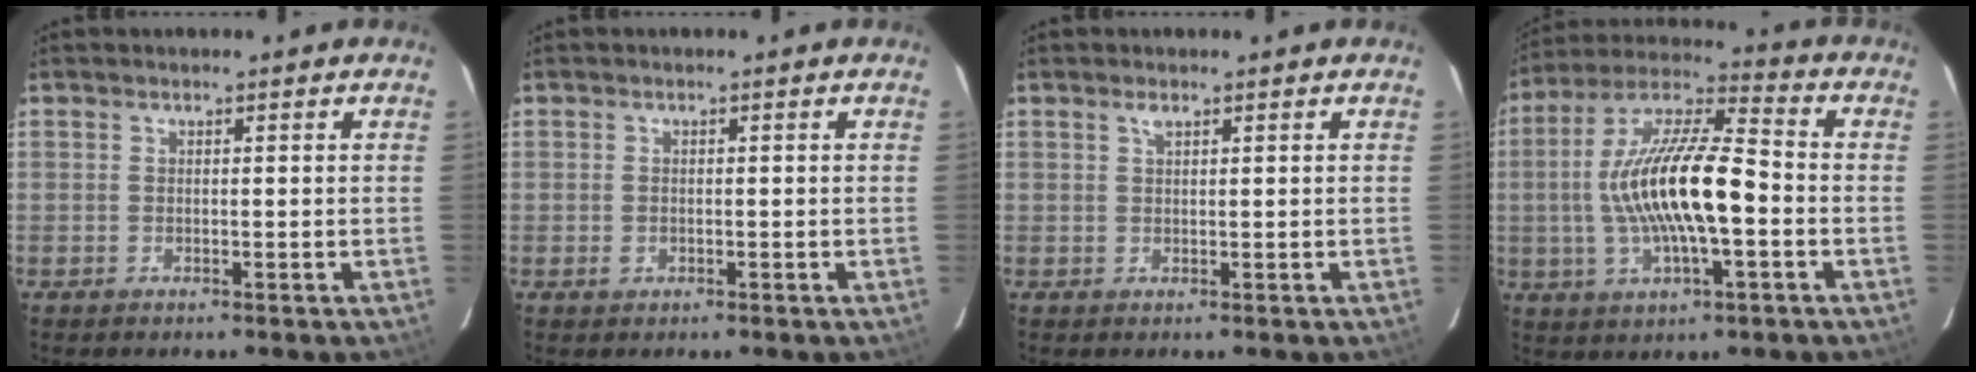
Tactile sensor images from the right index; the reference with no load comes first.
{"total": 1.2, "force": [-0.4, 1.0, 0.4], "torque": [-0.008, -0.002, -0.005]}
{"total": 1.0, "force": [0.7, 0.2, 0.7], "torque": [-0.013, 0.003, 0.012]}
{"total": 17.7, "force": [-2.2, 4.9, 16.8], "torque": [-0.319, 0.010, -0.043]}